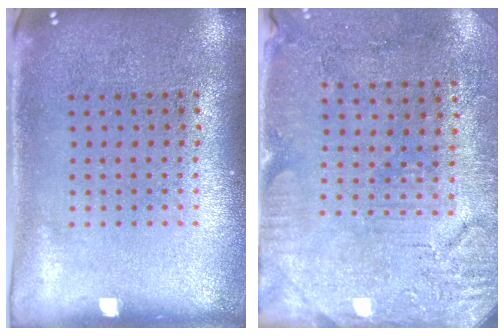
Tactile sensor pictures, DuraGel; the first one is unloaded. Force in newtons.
{"total": 3.1, "press": 2.6, "slide": 1.6}